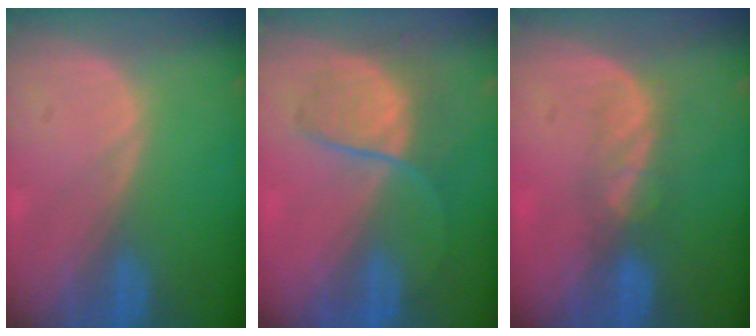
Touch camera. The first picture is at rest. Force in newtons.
{"total": 6.5, "press": 6.3, "slide": 1.7}
{"total": 3.7, "press": 3.4, "slide": 1.5}